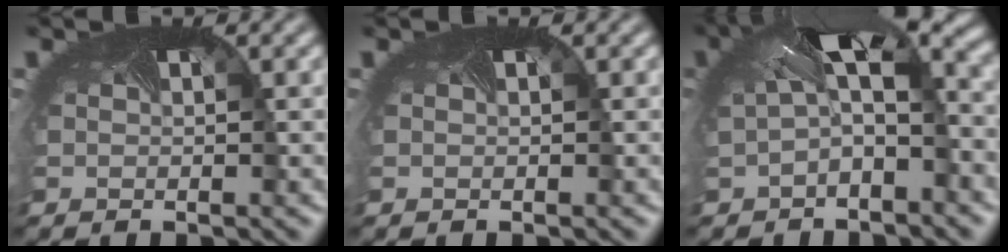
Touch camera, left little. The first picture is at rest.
{"total": 0.0}
{"total": 8.1, "force": [1.5, 3.7, 7.1], "torque": [-0.132, 0.009, 0.021]}